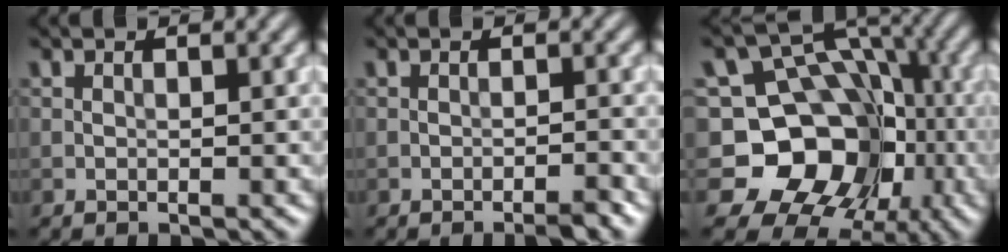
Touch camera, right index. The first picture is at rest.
{"total": 1.8, "force": [-1.3, 0.2, 1.1], "torque": [-0.012, 0.004, -0.023]}
{"total": 13.1, "force": [-3.3, 11.3, 5.8], "torque": [-0.089, 0.017, -0.090]}